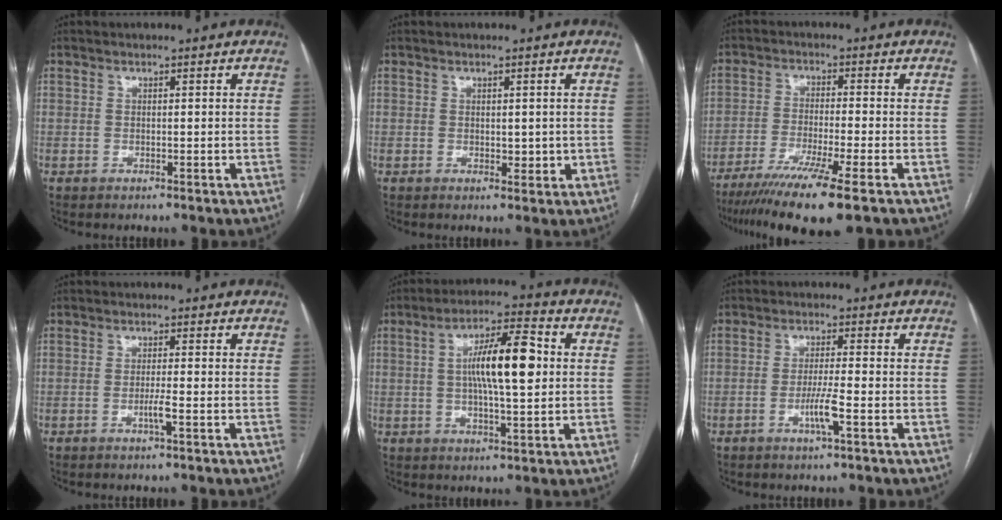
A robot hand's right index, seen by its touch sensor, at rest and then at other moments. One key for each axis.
{"total": 1.9, "fx": 0.2, "fy": 1.3, "fz": 1.4, "tx": -0.016, "ty": -0.001, "tz": 0.009}
{"total": 12.8, "fx": -8.8, "fy": -0.5, "fz": 9.3, "tx": -0.166, "ty": -0.035, "tz": -0.143}
{"total": 1.8, "fx": -0.7, "fy": -0.3, "fz": 1.7, "tx": -0.033, "ty": -0.002, "tz": -0.011}
{"total": 11.4, "fx": 1.3, "fy": 2.2, "fz": 11.2, "tx": -0.195, "ty": 0.019, "tz": 0.017}
{"total": 4.0, "fx": -1.5, "fy": -0.4, "fz": 3.7, "tx": -0.071, "ty": -0.006, "tz": -0.028}